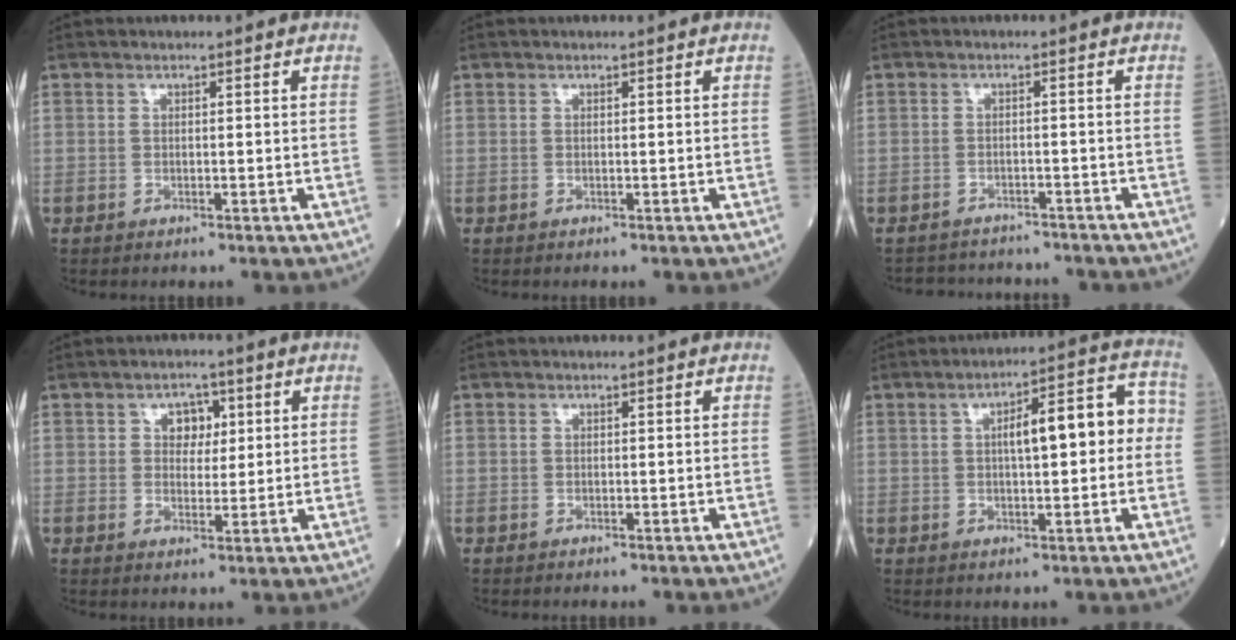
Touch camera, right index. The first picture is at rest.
{"total": 0.0}
{"total": 6.8, "force": [-6.6, 1.8, 0.4], "torque": [-0.004, 0.012, -0.083]}
{"total": 3.7, "force": [1.3, 2.6, 2.4], "torque": [-0.029, 0.008, 0.020]}
{"total": 0.0}
{"total": 9.9, "force": [0.9, 2.8, 9.5], "torque": [-0.132, 0.043, 0.012]}